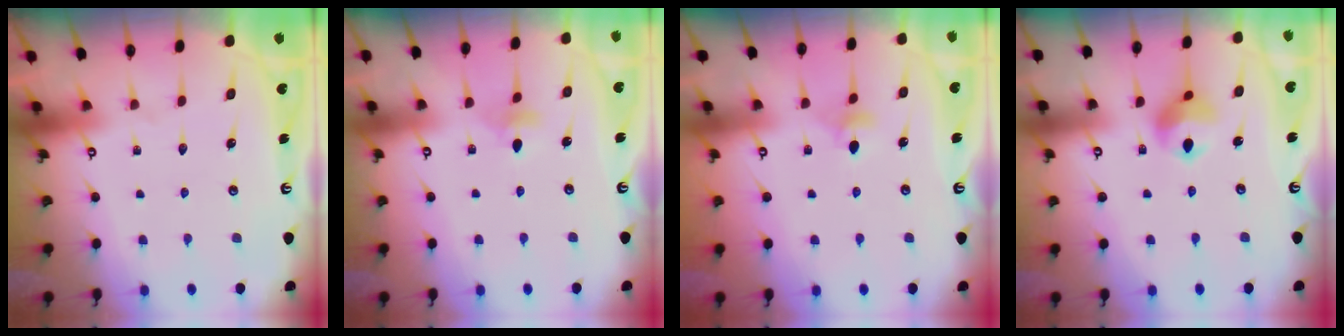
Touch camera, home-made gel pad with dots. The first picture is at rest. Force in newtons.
{"total": 5.1, "press": 4.9, "slide": 1.1}
{"total": 3.4, "press": 3.3, "slide": 0.8}
{"total": 9.8, "press": 9.7, "slide": 1.1}